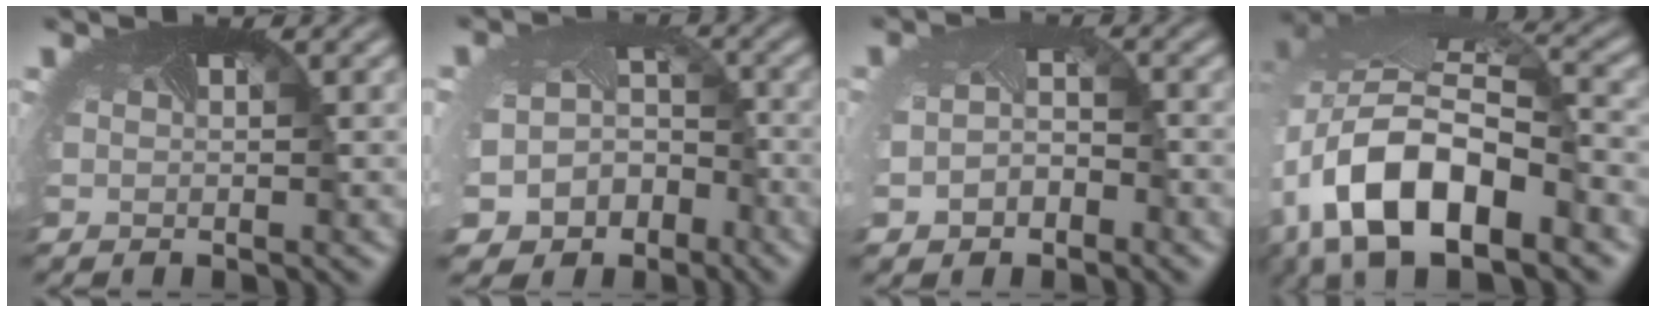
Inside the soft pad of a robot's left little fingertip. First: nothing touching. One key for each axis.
{"total": 9.4, "fx": -5.6, "fy": 7.2, "fz": 2.3, "tx": -0.050, "ty": -0.049, "tz": -0.072}
{"total": 3.2, "fx": -1.4, "fy": 2.3, "fz": 1.7, "tx": -0.050, "ty": -0.013, "tz": -0.025}
{"total": 13.2, "fx": -4.3, "fy": 7.1, "fz": 10.2, "tx": -0.215, "ty": -0.011, "tz": -0.080}